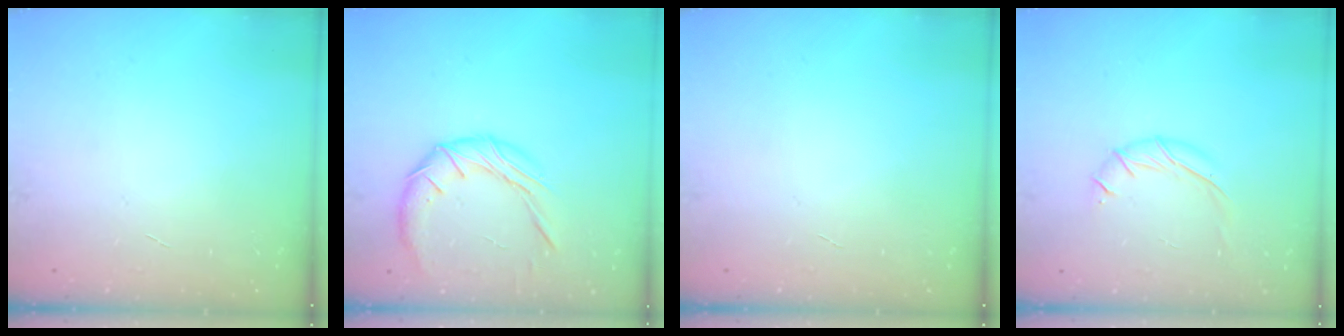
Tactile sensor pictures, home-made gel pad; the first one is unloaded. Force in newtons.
{"total": 11.5, "press": 11.5, "slide": 0.8}
{"total": 0.0}
{"total": 8.6, "press": 8.4, "slide": 1.4}